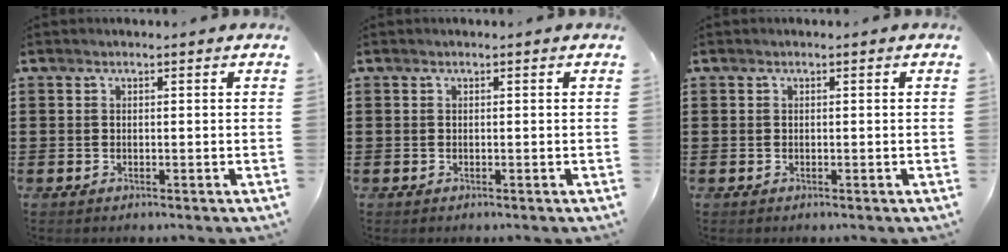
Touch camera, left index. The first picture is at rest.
{"total": 0.0}
{"total": 0.0}